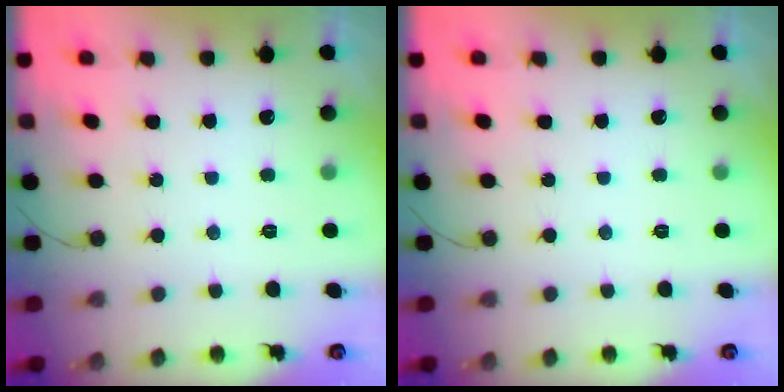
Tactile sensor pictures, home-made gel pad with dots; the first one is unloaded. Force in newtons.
{"total": 0.0}